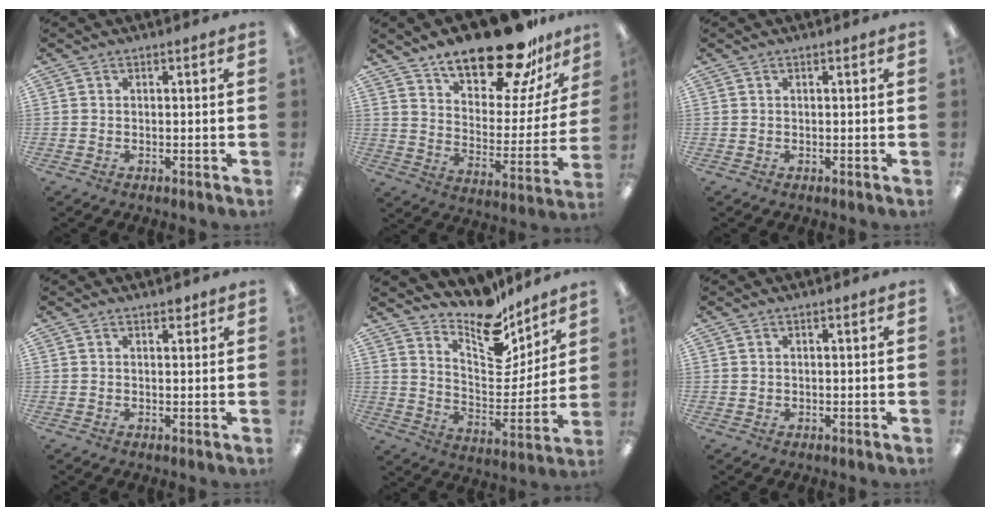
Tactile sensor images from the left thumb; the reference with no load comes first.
{"total": 21.9, "force": [17.4, 7.1, 11.3], "torque": [-0.171, -0.119, 0.291]}
{"total": 0.0}
{"total": 1.6, "force": [1.3, 0.6, 0.7], "torque": [0.002, -0.007, 0.020]}
{"total": 14.7, "force": [12.6, 5.6, 5.2], "torque": [-0.083, -0.111, 0.223]}
{"total": 0.5, "force": [0.4, 0.3, 0.1], "torque": [-0.003, 0.002, 0.007]}